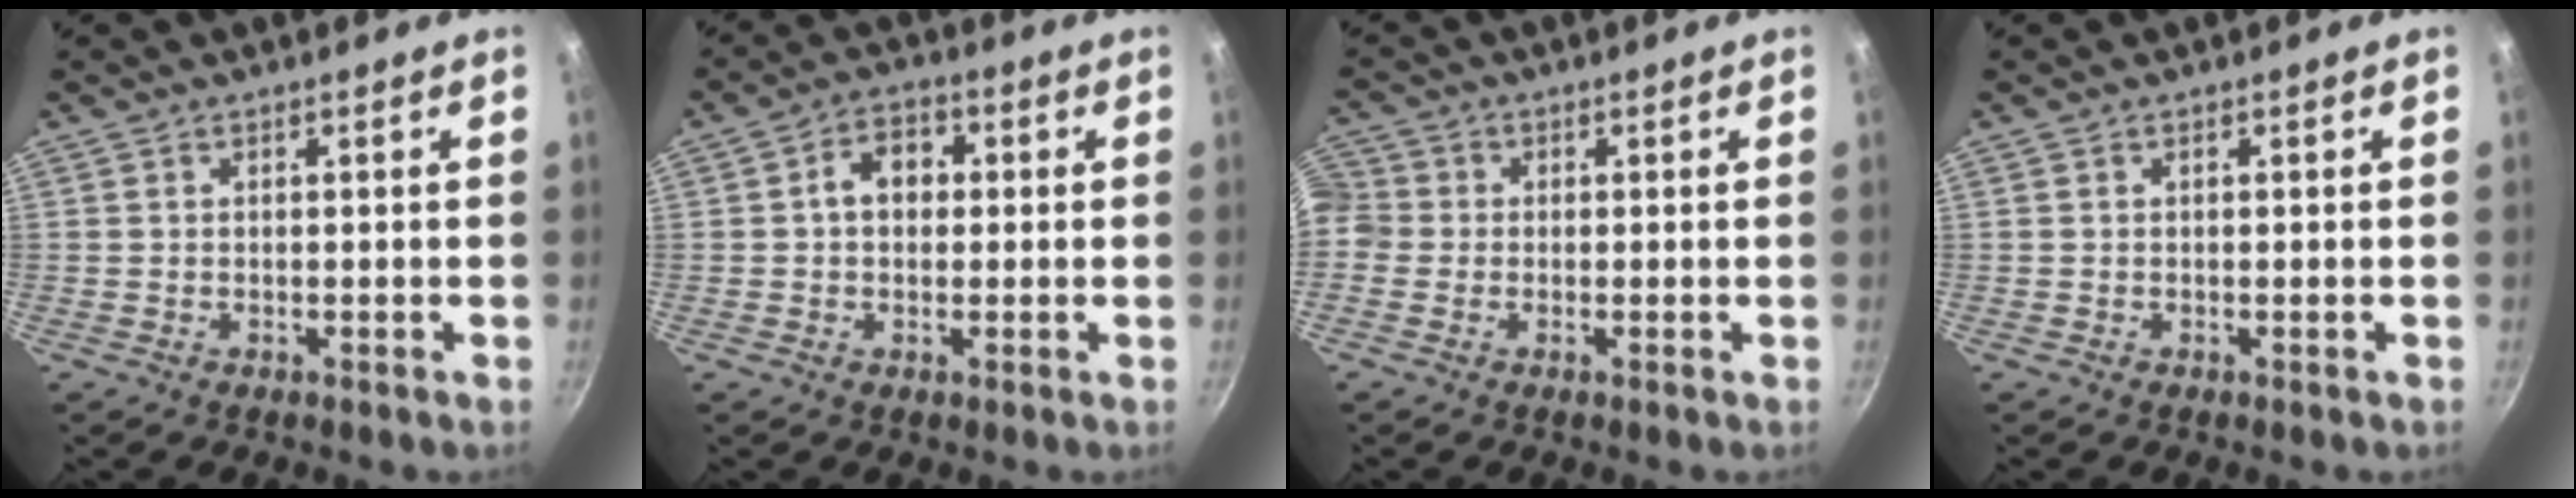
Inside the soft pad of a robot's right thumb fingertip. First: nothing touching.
{"total": 6.1, "force": [0.6, 4.7, 3.9], "torque": [-0.033, 0.014, 0.001]}
{"total": 6.3, "force": [-0.7, 5.9, 2.4], "torque": [-0.049, 0.017, -0.032]}
{"total": 0.0}